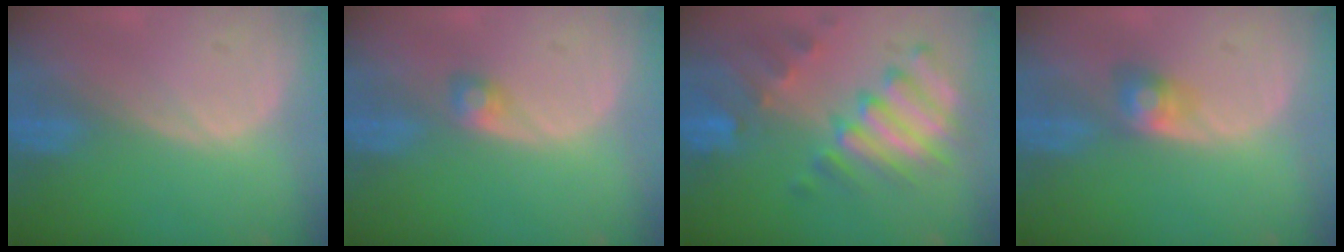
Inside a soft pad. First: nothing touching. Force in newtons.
{"total": 1.9, "press": 1.8, "slide": 0.2}
{"total": 10.8, "press": 9.3, "slide": 5.6}
{"total": 2.9, "press": 2.9, "slide": 0.0}